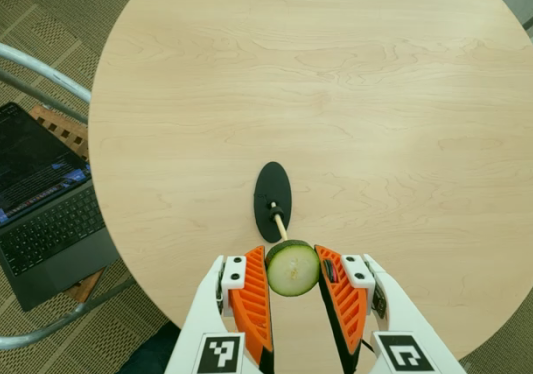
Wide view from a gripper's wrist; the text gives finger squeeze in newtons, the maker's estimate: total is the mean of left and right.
{"total": 8.2, "left": 7.8, "right": 8.5}